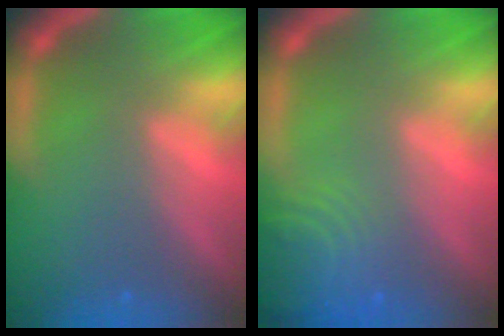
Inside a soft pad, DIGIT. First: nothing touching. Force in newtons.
{"total": 6.1}